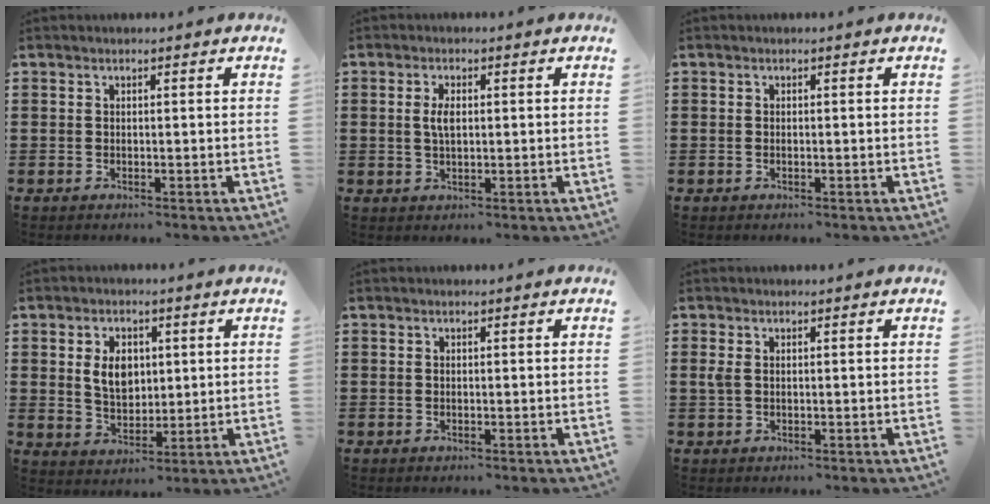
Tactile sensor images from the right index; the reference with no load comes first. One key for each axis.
{"total": 3.0, "fx": 0.4, "fy": 1.2, "fz": 2.7, "tx": -0.056, "ty": 0.007, "tz": 0.004}
{"total": 0.0}
{"total": 5.7, "fx": 1.2, "fy": 3.9, "fz": 4.0, "tx": -0.081, "ty": 0.012, "tz": 0.018}
{"total": 0.0}
{"total": 1.6, "fx": 0.3, "fy": 0.7, "fz": 1.3, "tx": -0.038, "ty": 0.002, "tz": 0.002}